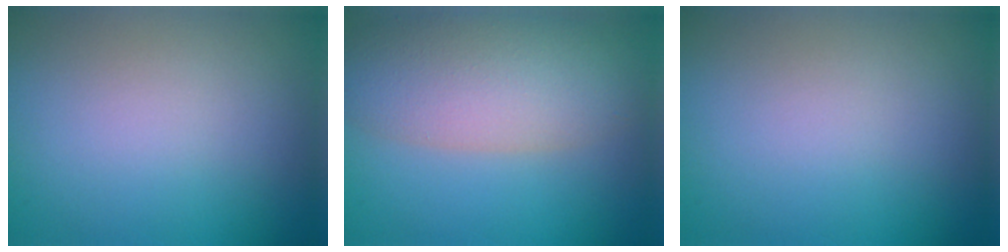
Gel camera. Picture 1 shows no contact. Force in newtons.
{"total": 7.5, "press": 7.5, "slide": 0.5}
{"total": 0.0}